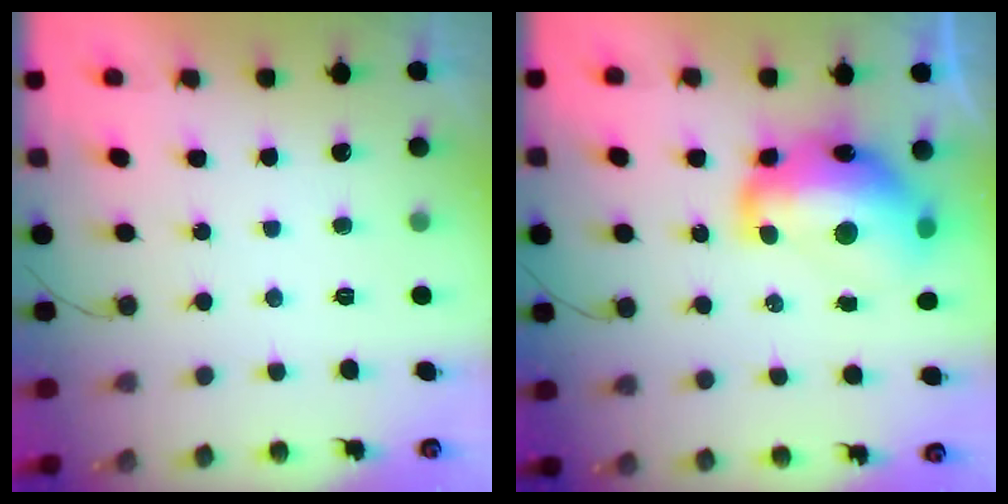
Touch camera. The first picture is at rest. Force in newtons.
{"total": 18.0, "press": 17.9, "slide": 1.7}